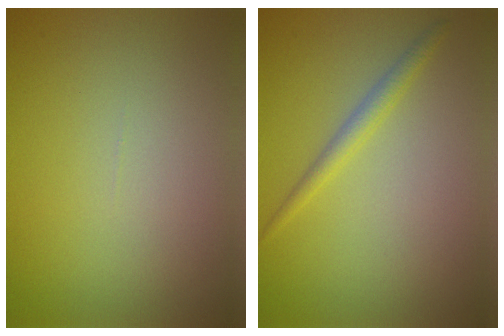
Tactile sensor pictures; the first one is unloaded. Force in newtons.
{"total": 1.6, "press": 1.6, "slide": 0.1}